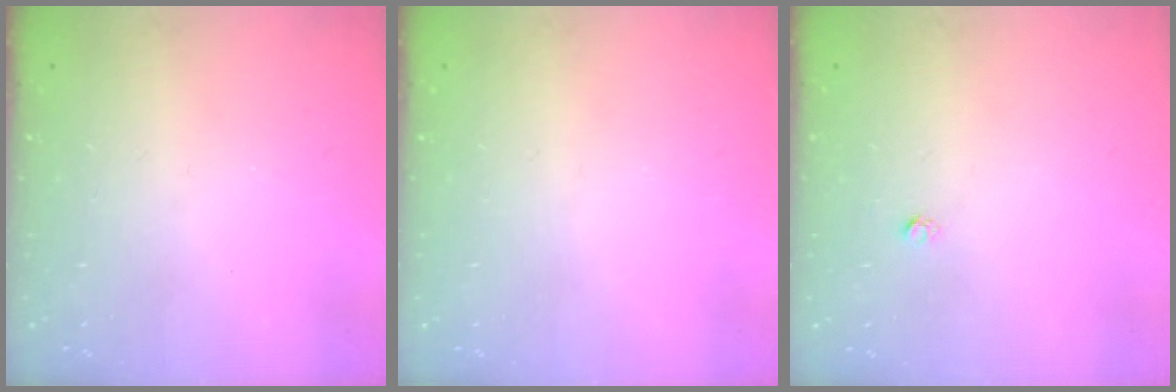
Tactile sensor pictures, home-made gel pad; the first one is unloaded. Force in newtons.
{"total": 0.0}
{"total": 1.6, "press": 1.5, "slide": 0.1}